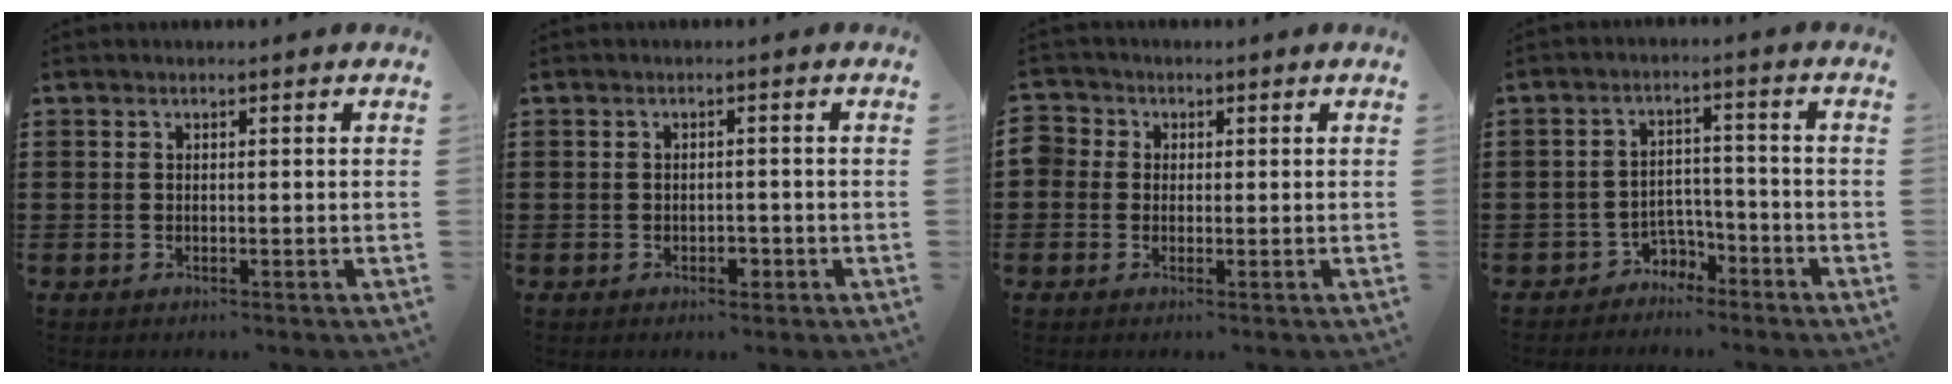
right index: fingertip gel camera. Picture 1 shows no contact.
{"total": 1.1, "force": [-0.8, 0.6, 0.5], "torque": [-0.013, -0.003, -0.016]}
{"total": 2.0, "force": [-0.2, 2.0, 0.2], "torque": [-0.016, 0.008, -0.007]}
{"total": 3.6, "force": [-3.2, 1.6, 0.3], "torque": [-0.016, 0.008, -0.066]}